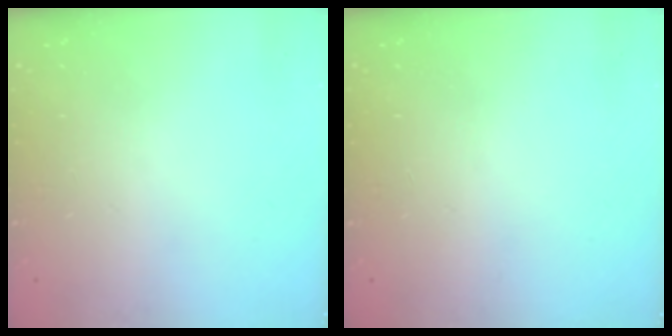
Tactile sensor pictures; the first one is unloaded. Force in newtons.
{"total": 1.1, "press": 1.1, "slide": 0.3}